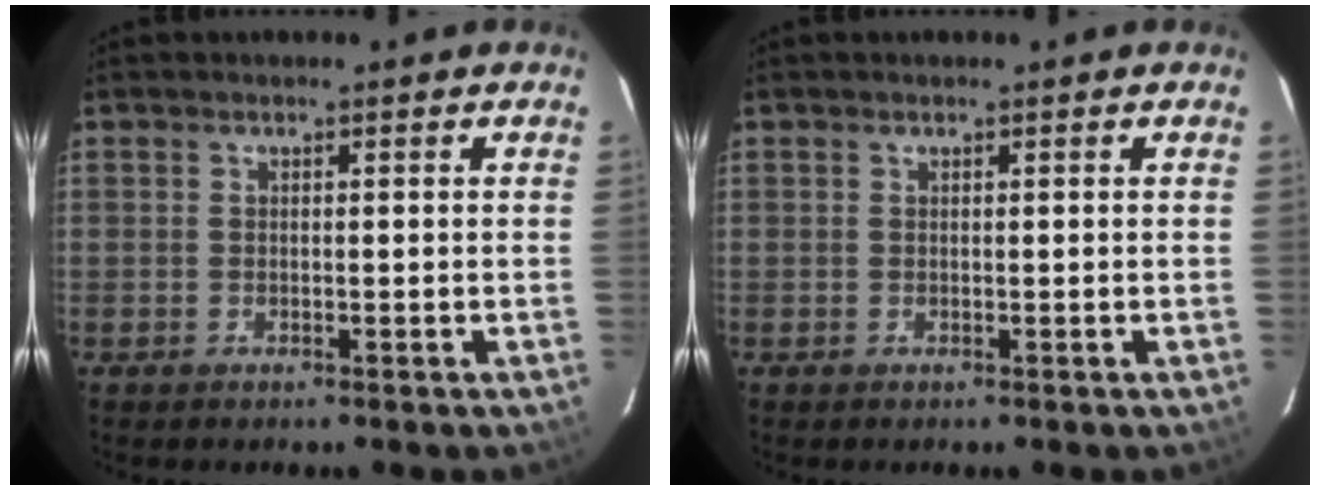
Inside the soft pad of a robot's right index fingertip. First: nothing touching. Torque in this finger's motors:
{"motor_torque": [-0.07, 0.10, -0.06, -0.01]}